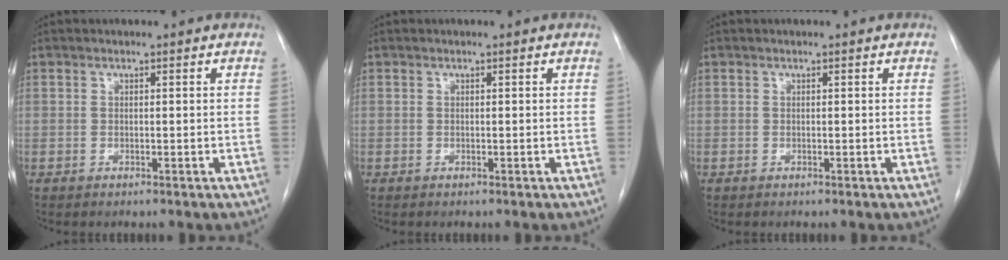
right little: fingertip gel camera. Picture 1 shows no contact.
{"total": 0.0}
{"total": 0.0}